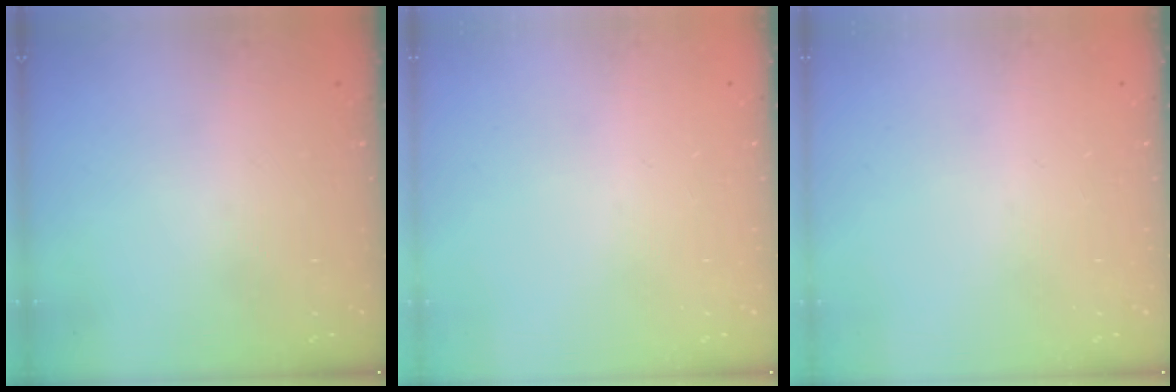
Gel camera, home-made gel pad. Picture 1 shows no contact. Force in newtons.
{"total": 0.0}
{"total": 0.0}